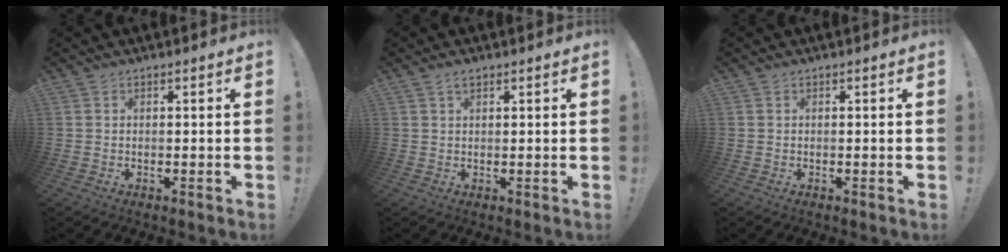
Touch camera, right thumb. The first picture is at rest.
{"total": 1.7, "force": [1.1, 0.7, 1.2], "torque": [-0.022, 0.000, 0.019]}
{"total": 0.0}